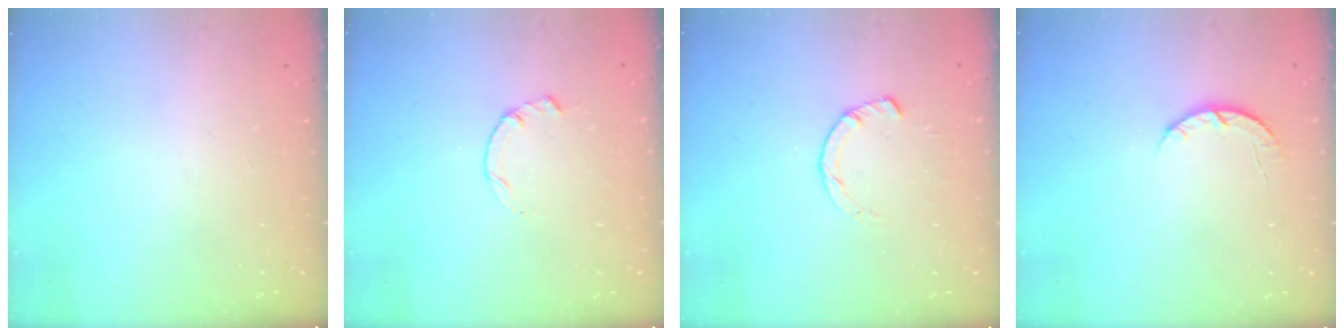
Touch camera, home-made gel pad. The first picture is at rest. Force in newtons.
{"total": 0.5, "press": 0.4, "slide": 0.3}
{"total": 3.0, "press": 3.0, "slide": 0.4}
{"total": 3.9, "press": 3.8, "slide": 0.6}